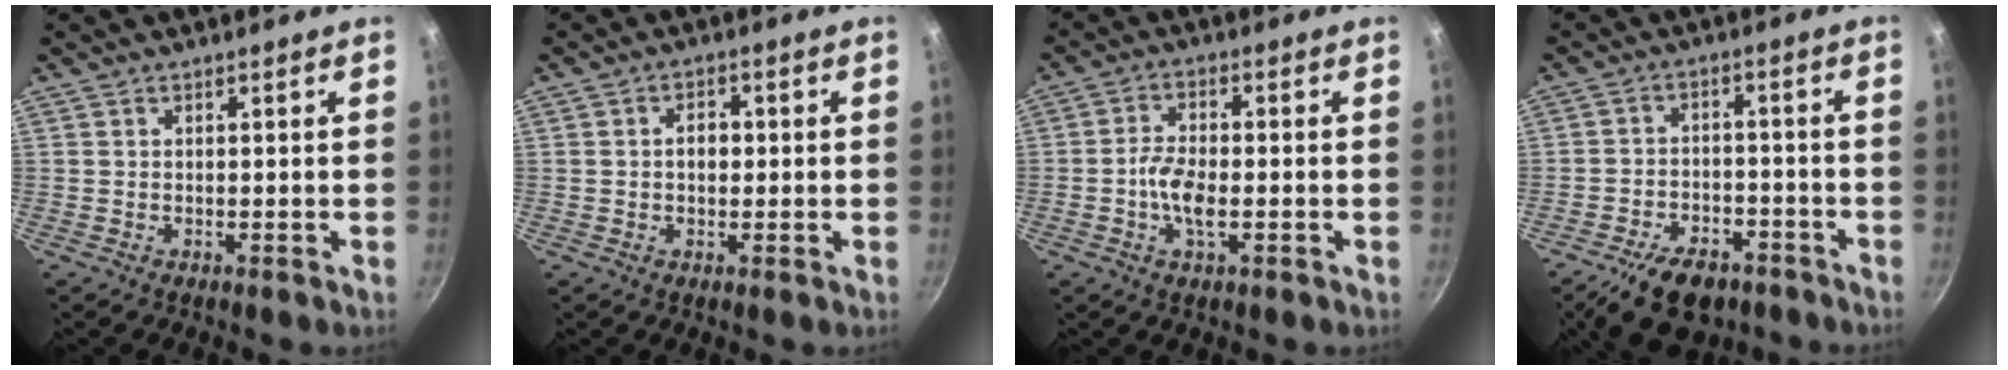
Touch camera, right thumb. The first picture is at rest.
{"total": 3.4, "force": [0.1, 2.5, 2.4], "torque": [-0.020, 0.010, -0.001]}
{"total": 6.1, "force": [-1.5, 2.6, 5.3], "torque": [-0.107, 0.014, -0.035]}
{"total": 11.8, "force": [-7.9, 6.3, 6.2], "torque": [-0.088, 0.042, -0.123]}